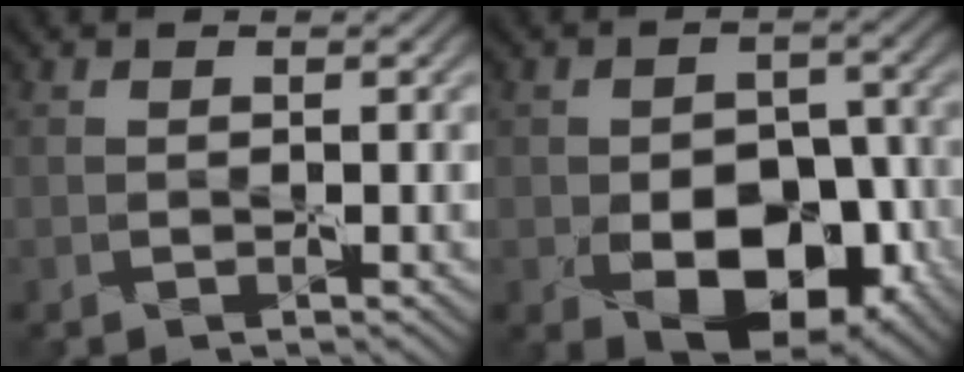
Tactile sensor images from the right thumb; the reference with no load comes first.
{"total": 10.3, "force": [-4.4, 6.5, 6.6], "torque": [-0.095, -0.019, -0.059]}